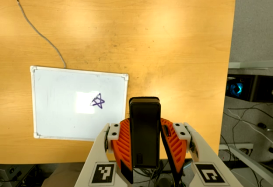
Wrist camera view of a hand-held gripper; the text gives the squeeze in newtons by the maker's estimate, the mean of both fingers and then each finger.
{"total": 5.1, "left": 3.8, "right": 6.3}